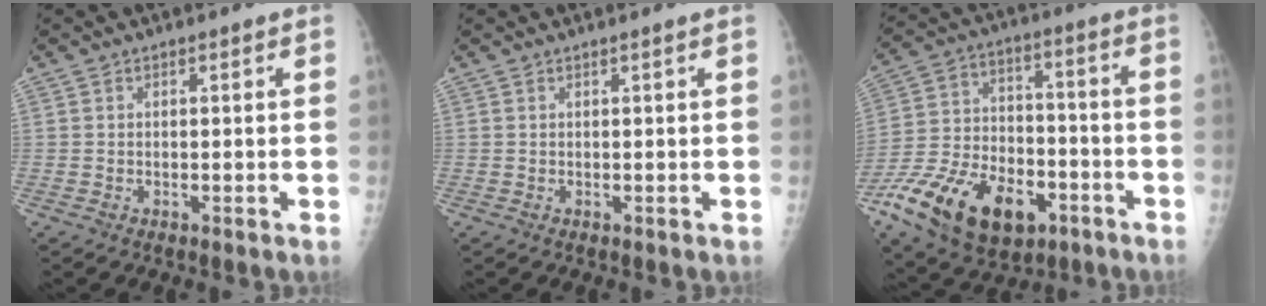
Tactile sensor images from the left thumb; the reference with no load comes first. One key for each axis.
{"total": 0.0}
{"total": 23.2, "fx": -11.3, "fy": 13.5, "fz": 15.0, "tx": -0.300, "ty": 0.034, "tz": -0.193}